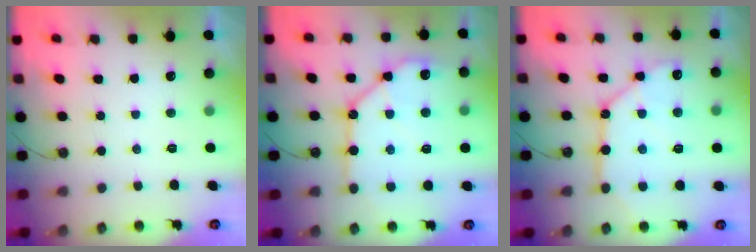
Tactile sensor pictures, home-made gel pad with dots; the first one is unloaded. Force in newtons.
{"total": 15.6, "press": 15.5, "slide": 1.8}
{"total": 11.5, "press": 11.5, "slide": 1.0}